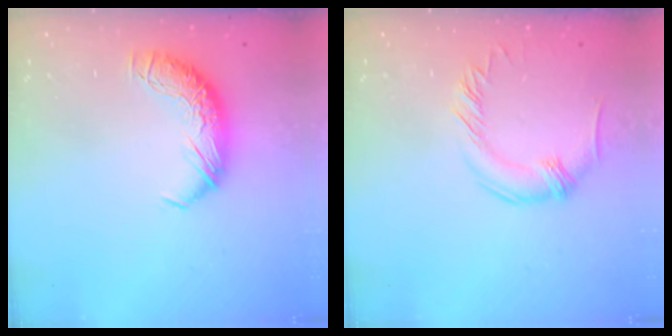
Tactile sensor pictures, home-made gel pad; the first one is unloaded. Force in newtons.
{"total": 0.0}